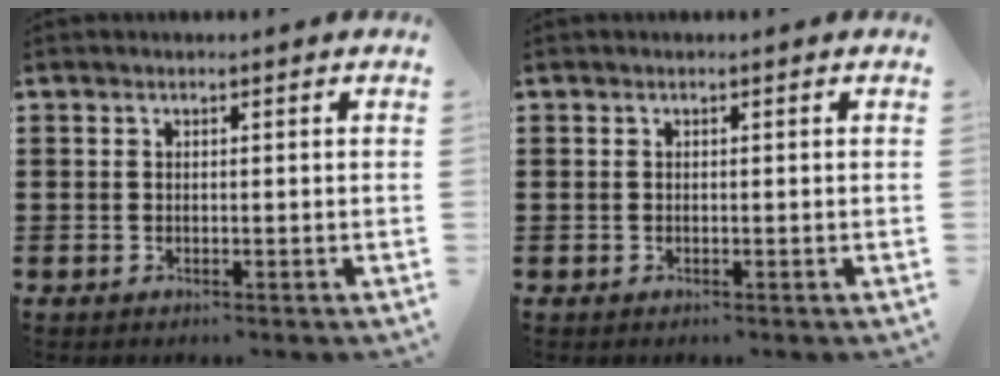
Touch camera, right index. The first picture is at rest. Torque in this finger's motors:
{"motor_torque": [0.96, 1.17, -0.05, -0.01]}